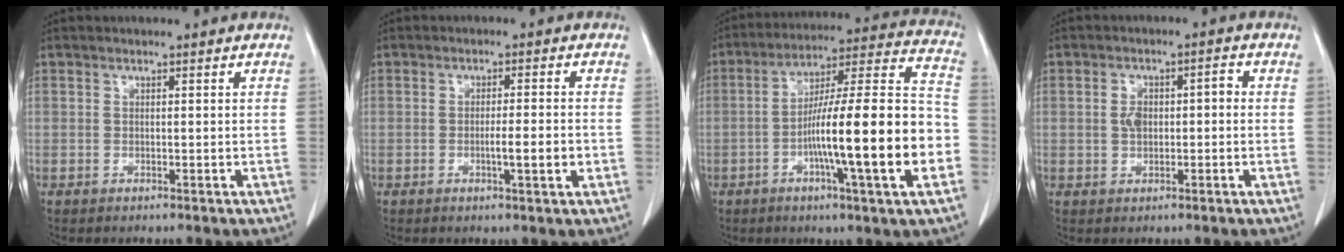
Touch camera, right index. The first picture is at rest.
{"total": 4.1, "force": [-1.1, 0.2, 4.0], "torque": [-0.062, -0.003, -0.016]}
{"total": 21.0, "force": [-5.4, 0.8, 20.2], "torque": [-0.287, 0.012, -0.086]}
{"total": 4.1, "force": [-0.1, 2.3, 3.5], "torque": [-0.065, 0.019, 0.000]}